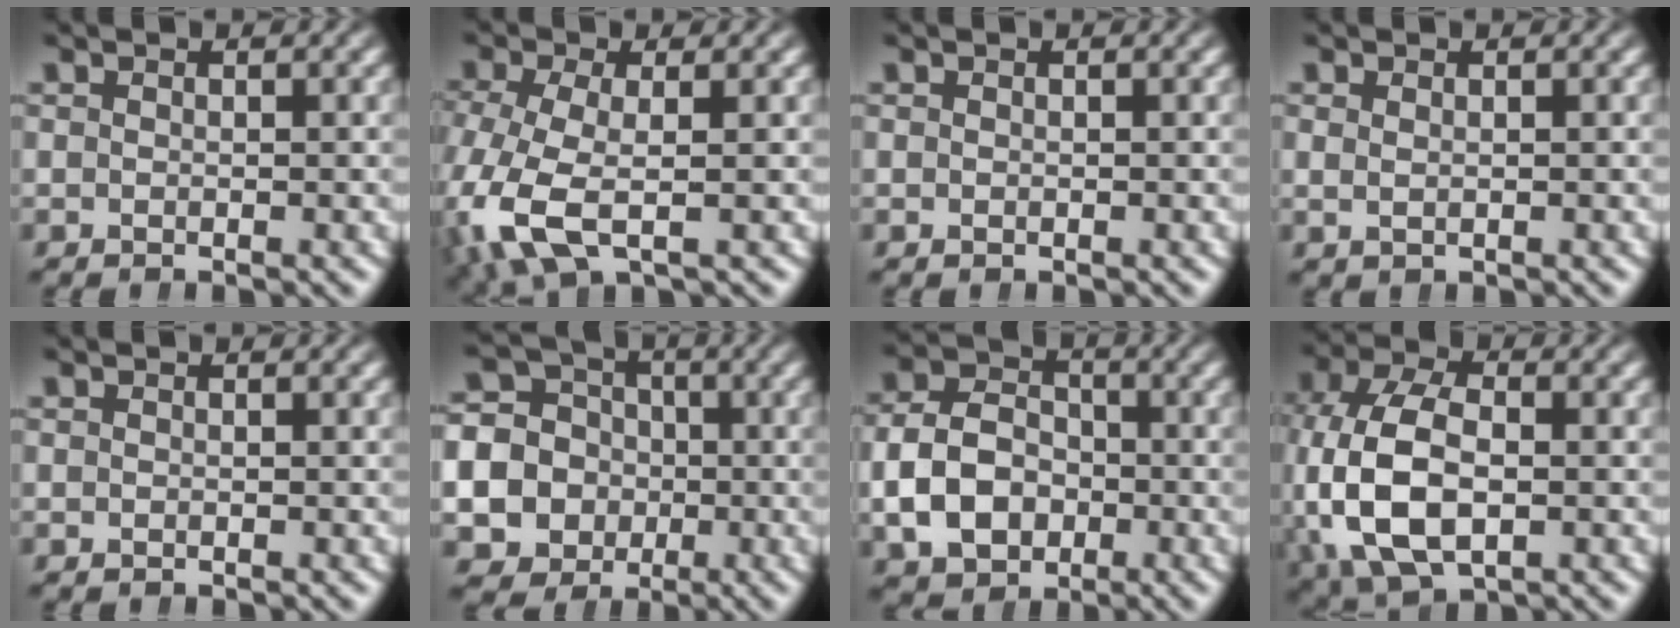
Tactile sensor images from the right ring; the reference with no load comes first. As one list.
[{"total": 6.3, "force": [-1.9, 4.2, 4.2], "torque": [-0.133, -0.041, -0.014]}, {"total": 0.0}, {"total": 0.6, "force": [0.3, 0.0, 0.5], "torque": [-0.007, -0.005, 0.012]}, {"total": 0.0}, {"total": 15.8, "force": [-2.8, 14.7, 5.1], "torque": [-0.155, -0.058, -0.056]}, {"total": 8.3, "force": [-1.4, 6.9, 4.3], "torque": [-0.086, -0.018, -0.022]}, {"total": 9.9, "force": [-1.2, 7.1, 6.8], "torque": [-0.190, -0.045, 0.004]}]